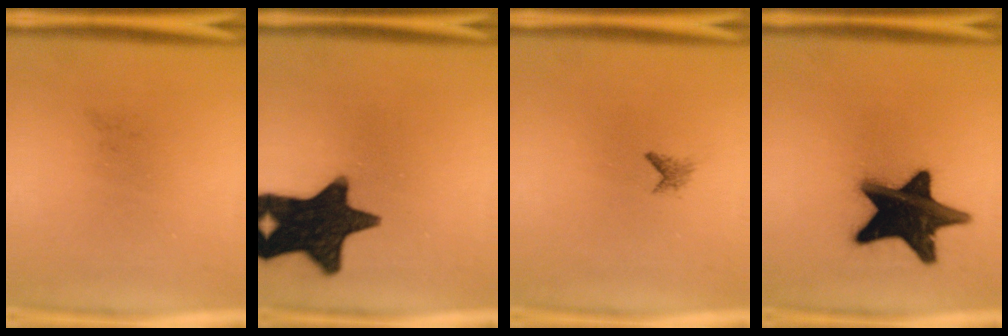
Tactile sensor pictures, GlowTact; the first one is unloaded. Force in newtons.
{"total": 17.5}
{"total": 0.9}
{"total": 19.9}